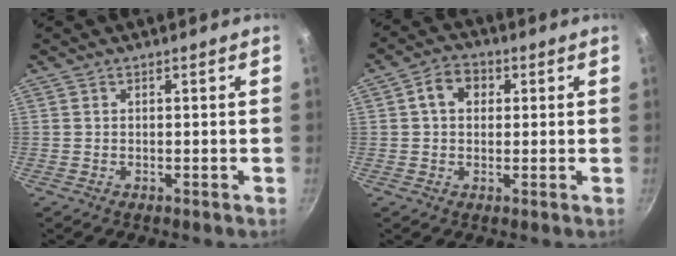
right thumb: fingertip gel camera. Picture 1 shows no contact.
{"total": 5.9, "force": [1.4, 4.5, 3.5], "torque": [-0.036, 0.009, 0.014]}